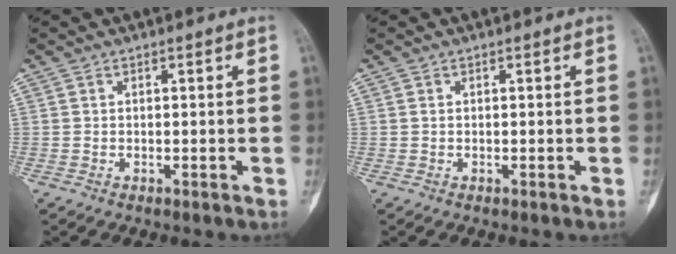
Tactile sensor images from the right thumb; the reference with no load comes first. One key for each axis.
{"total": 0.0}